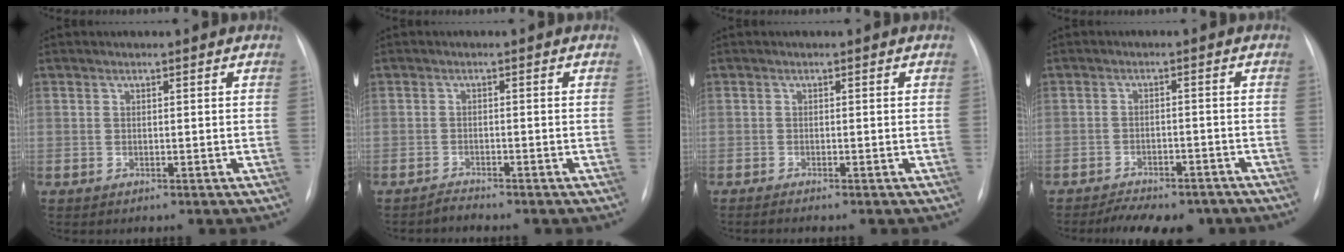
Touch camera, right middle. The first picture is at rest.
{"total": 1.2, "force": [-1.2, -0.2, -0.2], "torque": [0.006, -0.006, -0.020]}
{"total": 1.1, "force": [-0.9, -0.2, 0.6], "torque": [-0.009, 0.000, -0.015]}
{"total": 10.6, "force": [-8.8, 4.1, 4.1], "torque": [-0.057, 0.008, -0.117]}